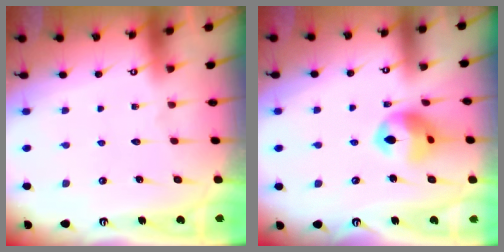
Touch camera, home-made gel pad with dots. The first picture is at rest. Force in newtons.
{"total": 12.3, "press": 12.2, "slide": 1.6}